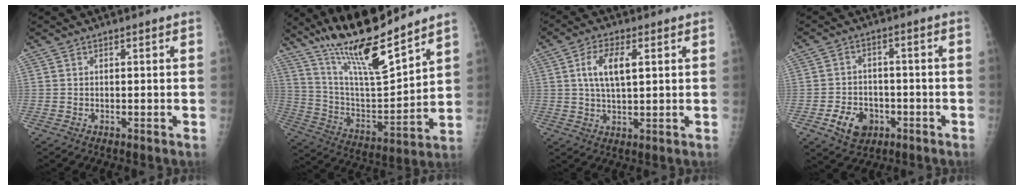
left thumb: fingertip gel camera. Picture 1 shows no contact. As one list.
[{"total": 19.8, "force": [15.4, 3.4, 12.1], "torque": [-0.187, -0.079, 0.282]}, {"total": 7.3, "force": [2.0, 3.2, 6.2], "torque": [-0.120, -0.001, 0.038]}, {"total": 7.5, "force": [-3.3, 5.7, 3.5], "torque": [-0.038, 0.020, -0.050]}]